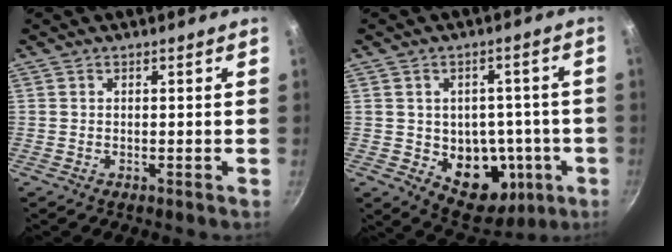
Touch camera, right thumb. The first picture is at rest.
{"total": 13.2, "force": [-2.6, 10.2, 8.1], "torque": [-0.058, 0.006, -0.016]}